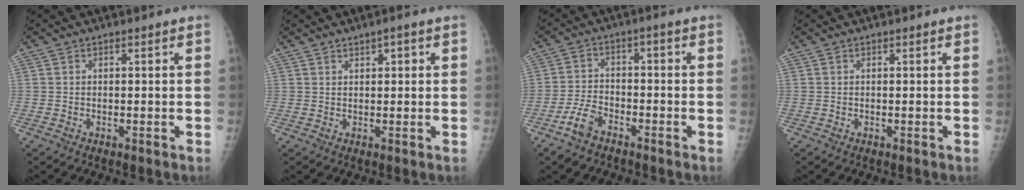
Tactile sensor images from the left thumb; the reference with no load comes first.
{"total": 1.5, "force": [0.9, 1.1, 0.4], "torque": [0.012, -0.002, 0.010]}
{"total": 5.5, "force": [-3.8, 2.8, 2.9], "torque": [-0.060, 0.018, -0.073]}
{"total": 0.0}